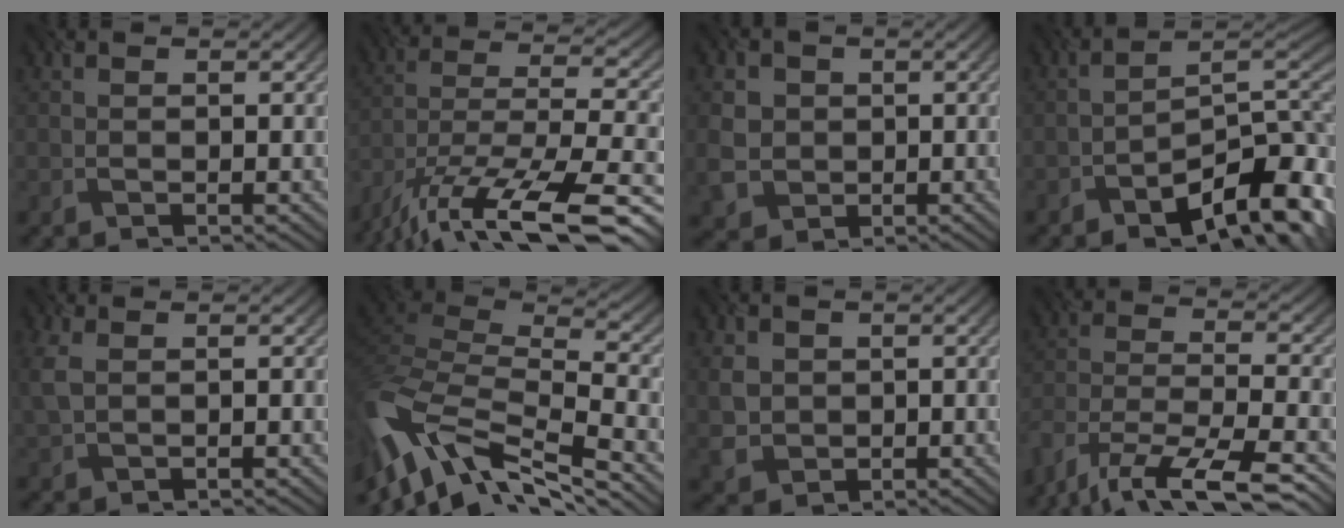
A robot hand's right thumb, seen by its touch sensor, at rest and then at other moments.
{"total": 16.2, "force": [-11.6, 5.6, 9.8], "torque": [-0.194, -0.020, -0.182]}
{"total": 4.9, "force": [0.1, 4.6, 1.7], "torque": [-0.065, -0.010, -0.003]}
{"total": 12.6, "force": [-6.6, 5.2, 9.3], "torque": [-0.120, -0.015, -0.109]}
{"total": 3.4, "force": [0.7, 1.9, 2.7], "torque": [-0.084, 0.003, 0.013]}
{"total": 13.6, "force": [-6.8, 5.2, 10.5], "torque": [-0.269, -0.002, -0.125]}
{"total": 3.6, "force": [0.5, 3.3, 1.3], "torque": [-0.041, -0.007, 0.009]}
{"total": 15.0, "force": [-12.2, 4.6, 7.5], "torque": [-0.152, -0.022, -0.193]}